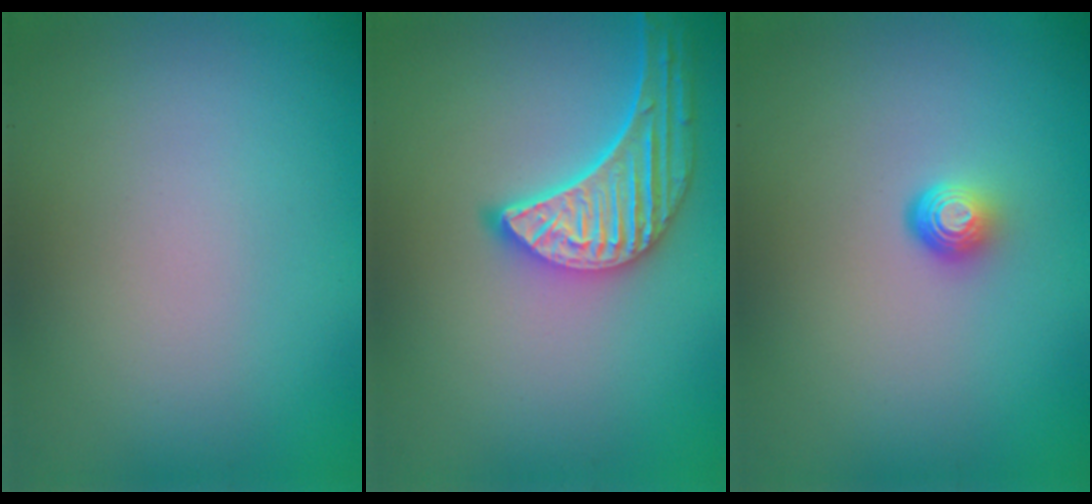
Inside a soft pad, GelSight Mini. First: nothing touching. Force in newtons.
{"total": 5.2, "press": 4.2, "slide": 3.0}
{"total": 1.8, "press": 1.1, "slide": 1.4}